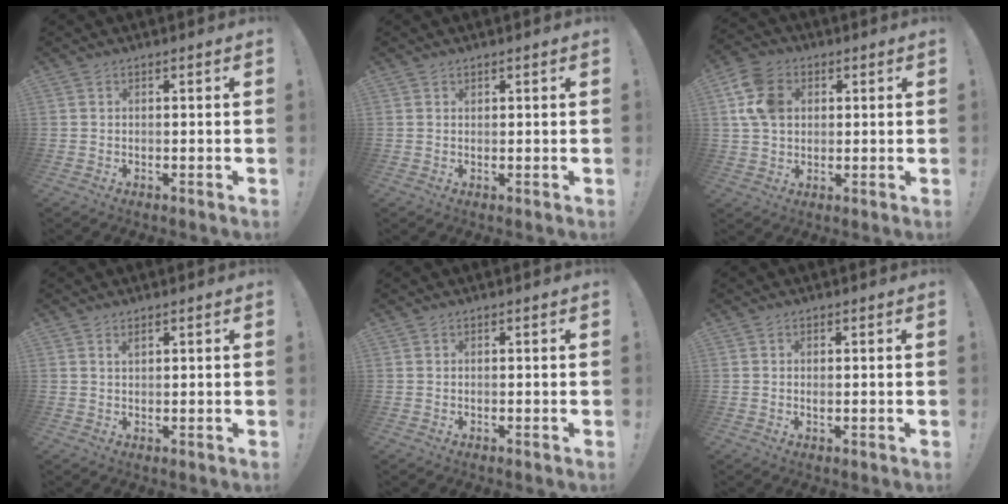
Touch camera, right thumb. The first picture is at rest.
{"total": 0.5, "force": [0.5, 0.1, 0.1], "torque": [0.002, -0.003, 0.009]}
{"total": 11.3, "force": [2.6, 8.6, 6.9], "torque": [-0.135, 0.007, 0.054]}
{"total": 1.2, "force": [0.8, 0.4, 0.8], "torque": [-0.007, -0.005, 0.013]}
{"total": 0.0}
{"total": 0.5, "force": [0.1, 0.4, 0.2], "torque": [0.004, -0.002, 0.000]}